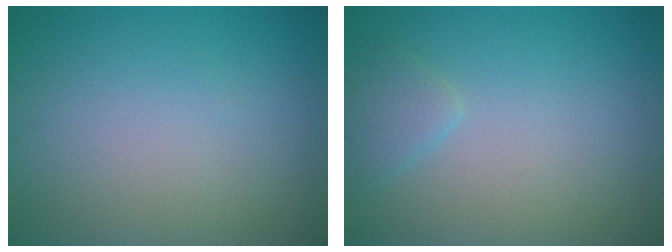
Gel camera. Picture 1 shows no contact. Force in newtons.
{"total": 1.5, "press": 1.5, "slide": 0.0}